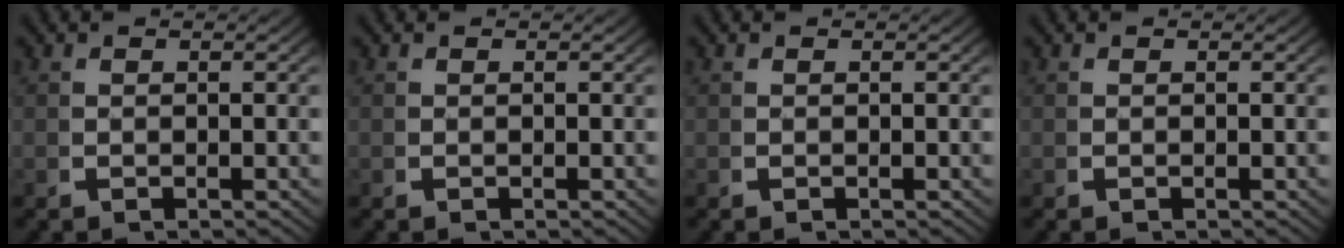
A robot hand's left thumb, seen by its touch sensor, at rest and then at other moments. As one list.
[{"total": 0.0}, {"total": 0.0}, {"total": 0.0}]